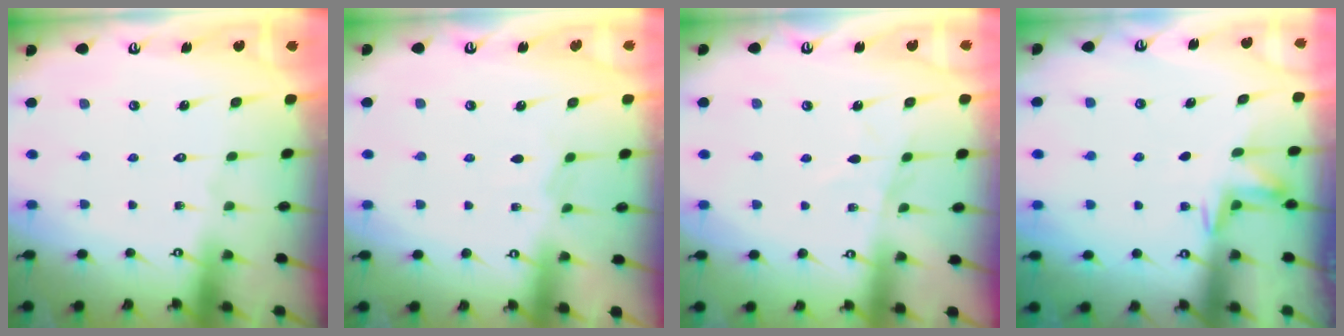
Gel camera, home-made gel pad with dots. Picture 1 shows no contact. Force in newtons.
{"total": 2.6, "press": 2.5, "slide": 0.5}
{"total": 3.7, "press": 3.7, "slide": 0.4}
{"total": 4.6, "press": 4.6, "slide": 0.6}